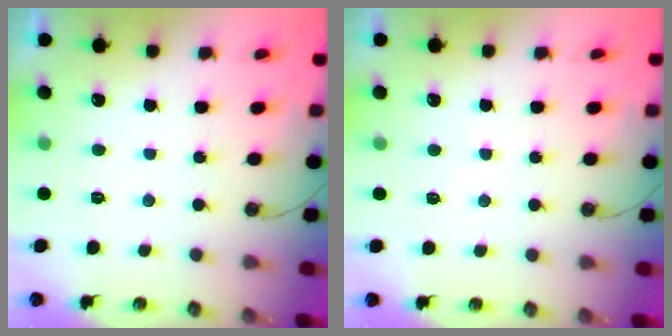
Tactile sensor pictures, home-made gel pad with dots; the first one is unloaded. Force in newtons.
{"total": 3.4, "press": 3.3, "slide": 0.5}